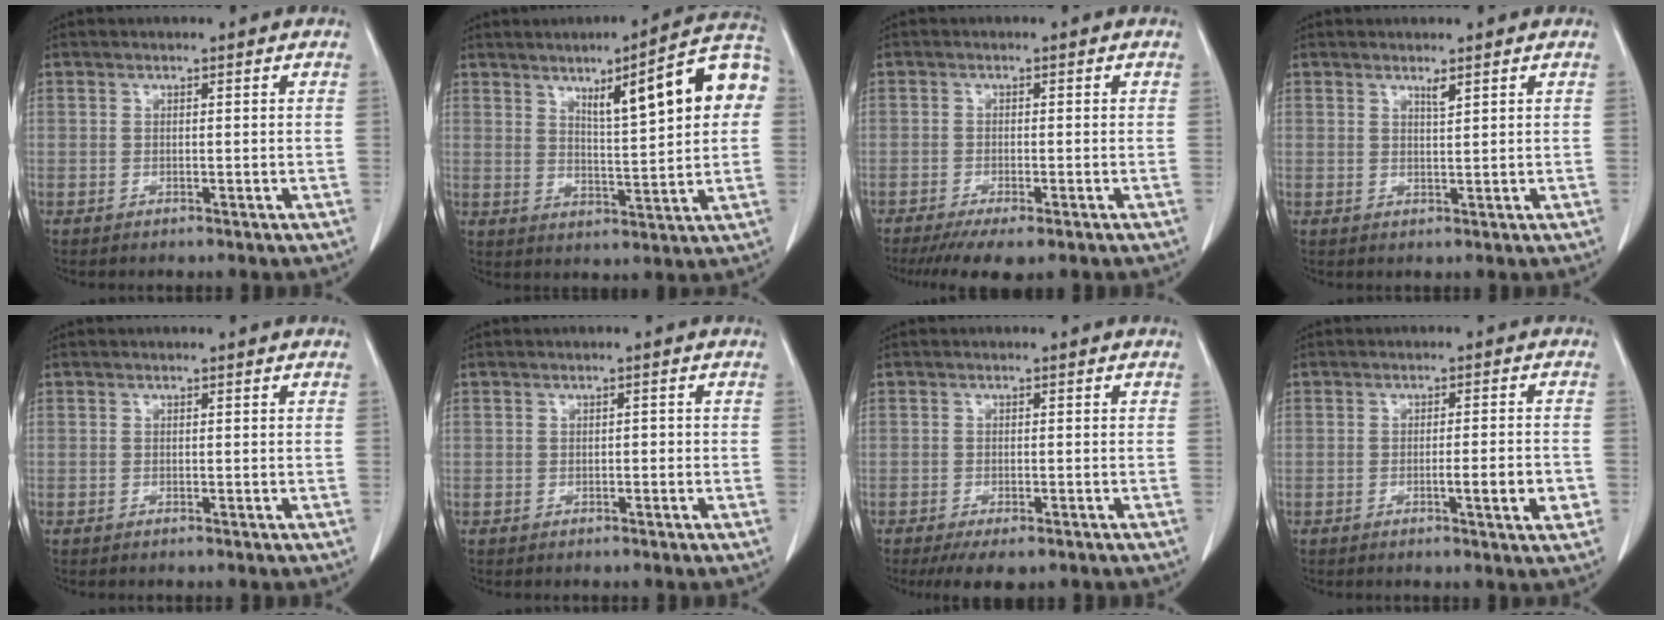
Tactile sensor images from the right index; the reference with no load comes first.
{"total": 14.1, "force": [4.2, 1.9, 13.3], "torque": [-0.182, 0.022, 0.058]}
{"total": 6.2, "force": [-4.5, 1.3, 4.1], "torque": [-0.062, -0.014, -0.071]}
{"total": 1.2, "force": [0.9, -0.1, 0.8], "torque": [-0.015, -0.006, 0.017]}
{"total": 0.0}
{"total": 0.6, "force": [-0.2, 0.4, 0.4], "torque": [-0.004, 0.002, -0.004]}
{"total": 4.8, "force": [-3.4, 1.8, 2.8], "torque": [-0.039, -0.008, -0.050]}
{"total": 5.1, "force": [-1.6, 0.3, 4.9], "torque": [-0.068, -0.004, -0.021]}